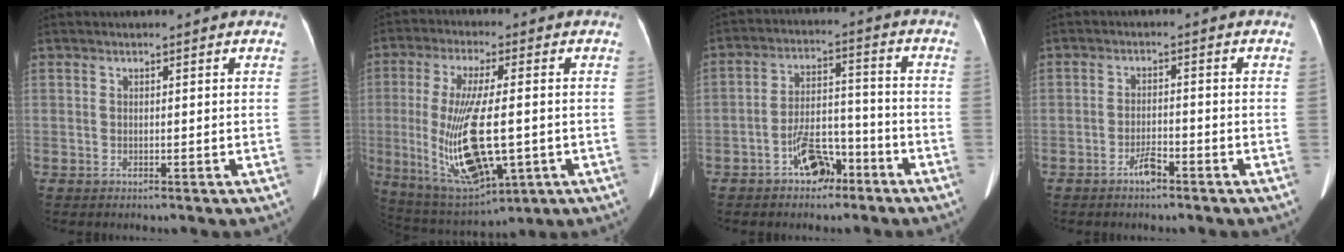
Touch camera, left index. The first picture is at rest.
{"total": 15.3, "force": [-2.4, 4.6, 14.4], "torque": [-0.285, -0.017, -0.023]}
{"total": 7.1, "force": [-4.5, 3.2, 4.4], "torque": [-0.086, 0.018, -0.073]}
{"total": 2.5, "force": [-1.9, 0.5, 1.5], "torque": [-0.030, 0.000, -0.035]}